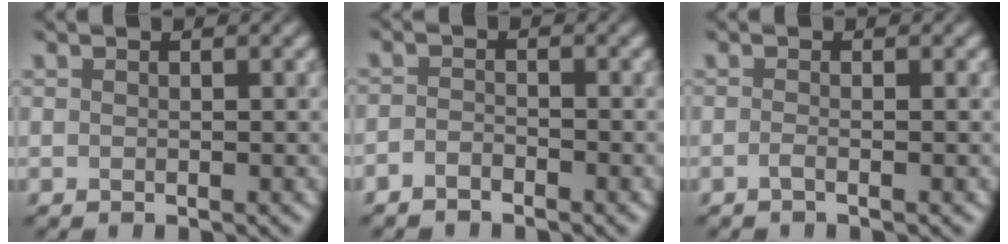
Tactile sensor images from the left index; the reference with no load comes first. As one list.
[{"total": 1.3, "force": [-1.1, 0.4, 0.3], "torque": [-0.005, 0.006, -0.026]}, {"total": 0.8, "force": [-0.4, 0.2, 0.6], "torque": [-0.009, 0.000, -0.011]}]